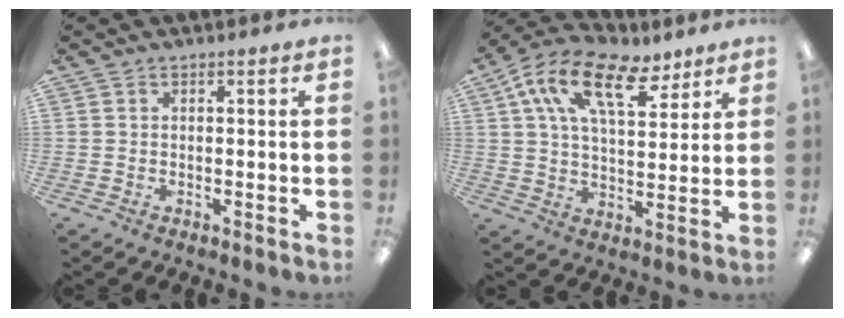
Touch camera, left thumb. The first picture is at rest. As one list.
[{"total": 16.3, "force": [9.0, 7.9, 11.1], "torque": [-0.190, -0.026, 0.157]}]